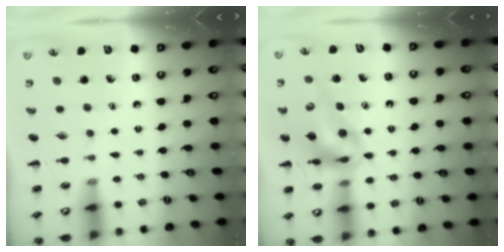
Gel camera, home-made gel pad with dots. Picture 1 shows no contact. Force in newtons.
{"total": 11.8, "press": 11.2, "slide": 3.7}